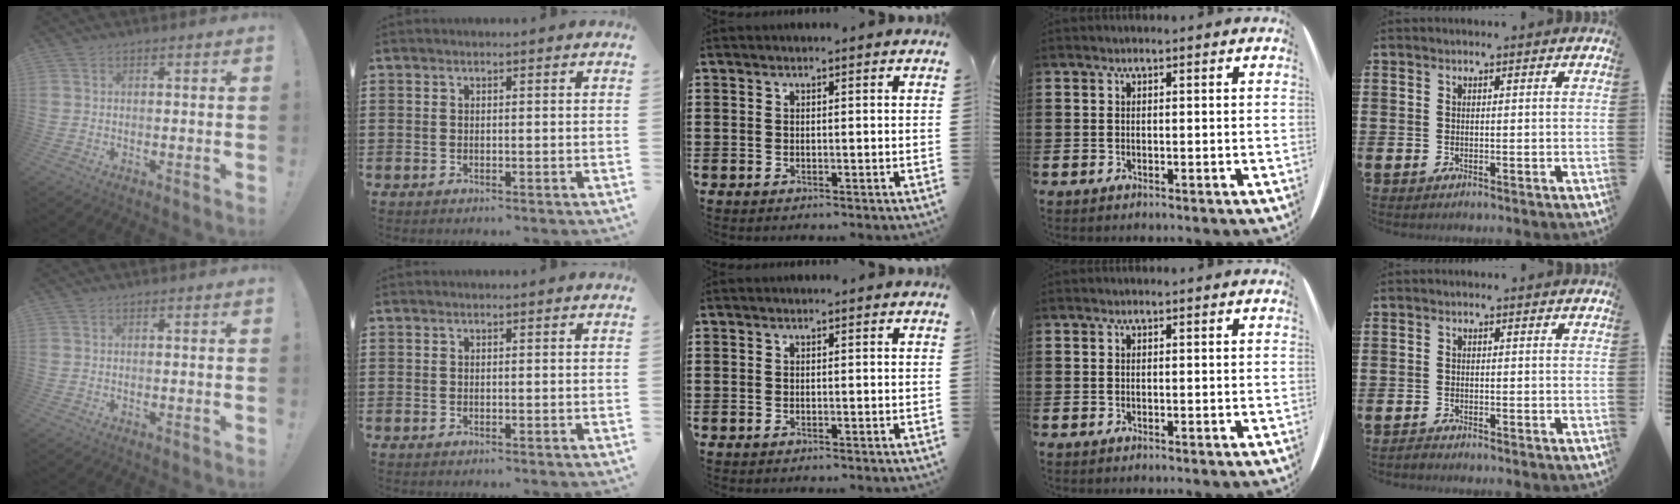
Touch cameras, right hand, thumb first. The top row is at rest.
{"little": {"total": 0.6, "force": [-0.6, 0.1, 0.1], "torque": [-0.003, -0.003, -0.012]}}